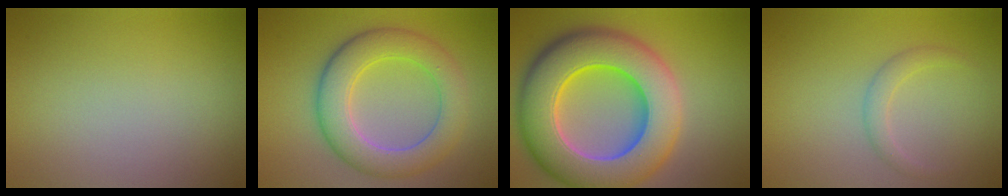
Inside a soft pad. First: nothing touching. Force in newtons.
{"total": 6.8, "press": 6.8, "slide": 0.5}
{"total": 13.5, "press": 13.5, "slide": 0.6}
{"total": 1.5, "press": 1.5, "slide": 0.1}